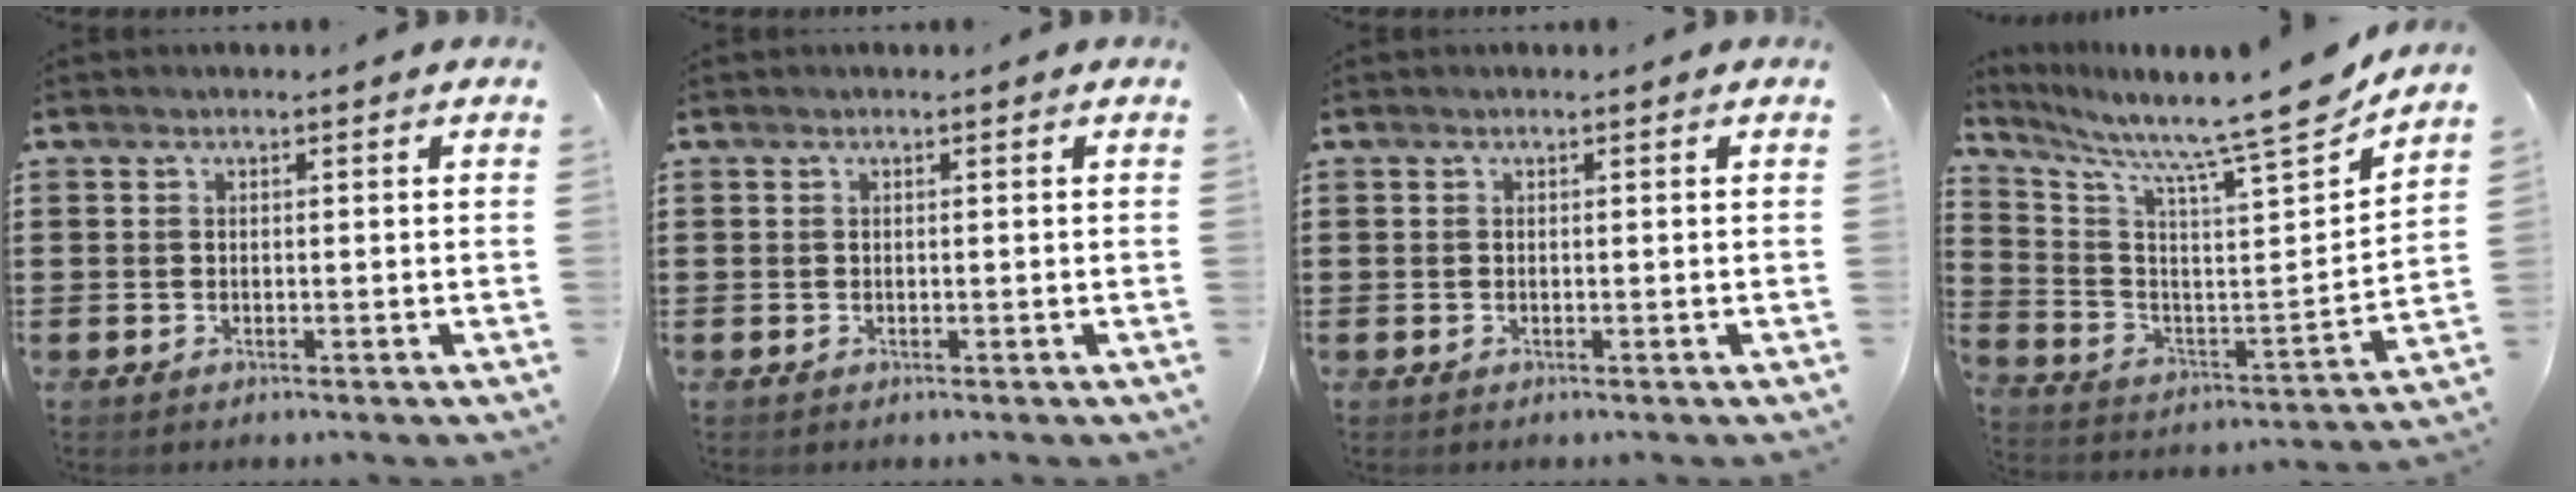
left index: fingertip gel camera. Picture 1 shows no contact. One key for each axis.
{"total": 0.0}
{"total": 0.0}
{"total": 10.7, "fx": 9.8, "fy": -0.8, "fz": 4.3, "tx": -0.103, "ty": -0.095, "tz": 0.149}